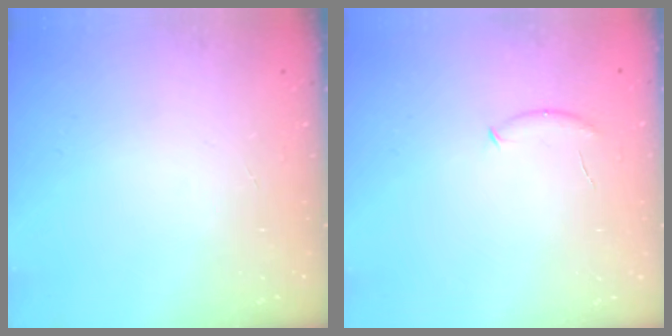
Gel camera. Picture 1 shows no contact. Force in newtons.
{"total": 5.8, "press": 5.7, "slide": 1.2}